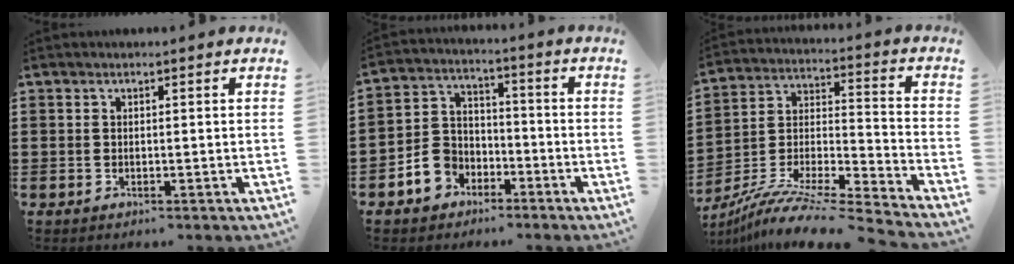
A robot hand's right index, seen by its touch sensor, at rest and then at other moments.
{"total": 6.5, "force": [-3.6, 5.1, 1.7], "torque": [-0.067, 0.017, -0.074]}
{"total": 9.8, "force": [-8.8, 0.6, 4.2], "torque": [-0.076, 0.004, -0.178]}